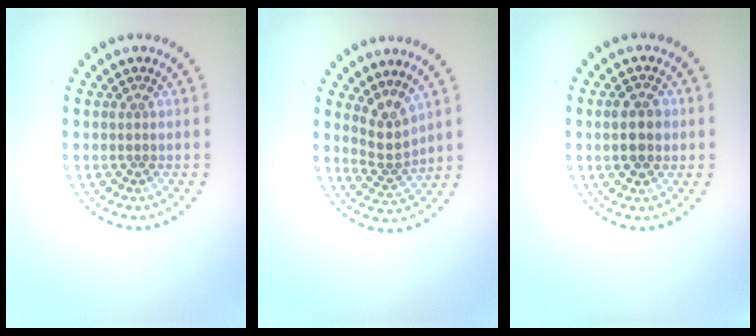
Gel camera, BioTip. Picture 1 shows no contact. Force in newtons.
{"total": 2.6, "press": 1.8, "slide": 1.8}
{"total": 3.1, "press": 3.1, "slide": 0.1}